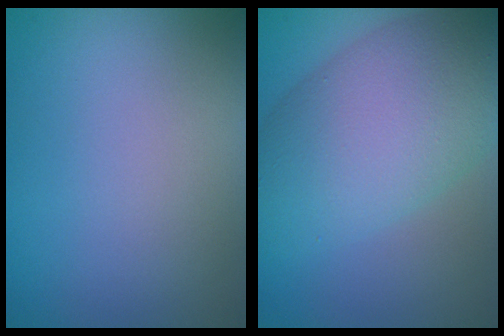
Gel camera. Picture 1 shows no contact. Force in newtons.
{"total": 9.3, "press": 9.3, "slide": 0.4}